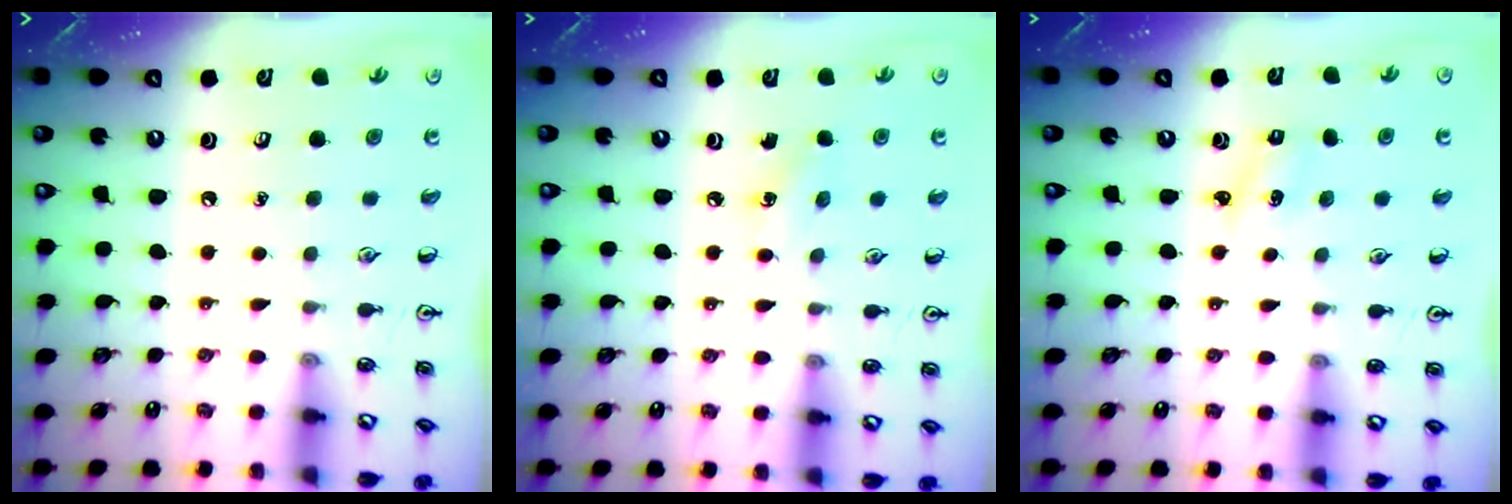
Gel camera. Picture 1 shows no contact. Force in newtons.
{"total": 4.2, "press": 3.9, "slide": 1.5}
{"total": 1.4, "press": 1.3, "slide": 0.6}